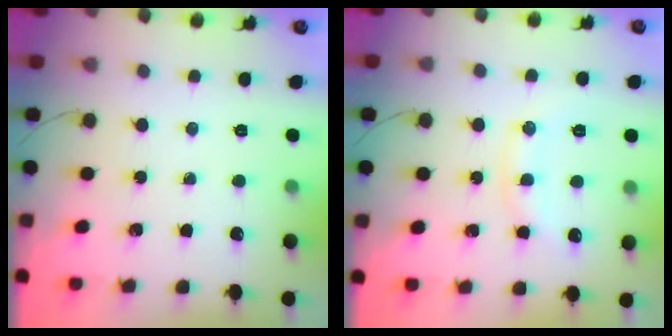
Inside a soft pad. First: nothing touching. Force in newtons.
{"total": 9.7, "press": 9.6, "slide": 0.9}